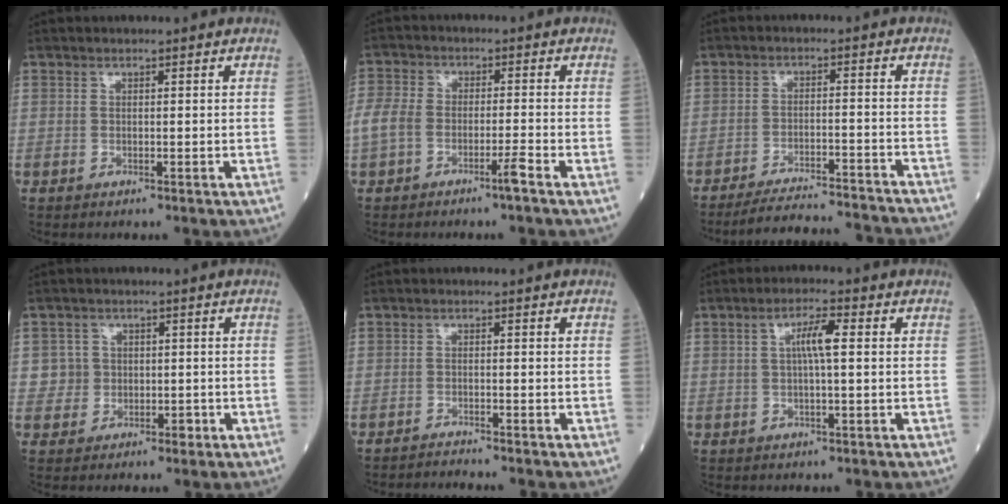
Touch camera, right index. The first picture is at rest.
{"total": 5.4, "force": [-2.7, 1.7, 4.3], "torque": [-0.105, 0.020, -0.050]}
{"total": 15.9, "force": [-15.2, 0.4, 4.6], "torque": [-0.068, -0.013, -0.208]}
{"total": 3.3, "force": [0.0, 3.3, 0.1], "torque": [0.011, 0.010, 0.005]}
{"total": 2.2, "force": [-1.9, -0.9, -0.3], "torque": [0.003, -0.009, -0.035]}
{"total": 4.0, "force": [0.6, 0.2, 4.0], "torque": [-0.073, 0.008, 0.008]}